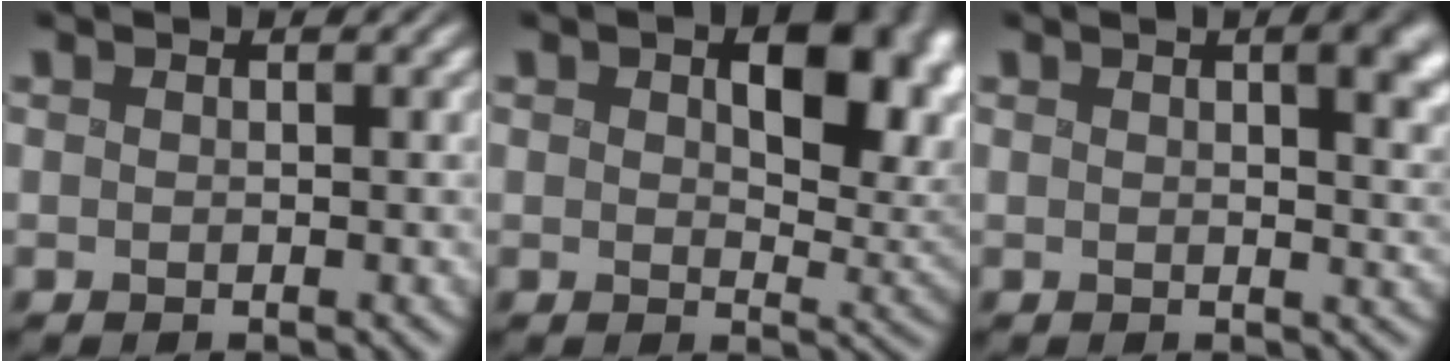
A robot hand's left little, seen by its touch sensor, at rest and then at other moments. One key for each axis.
{"total": 9.8, "fx": 2.8, "fy": 6.0, "fz": 7.3, "tx": -0.105, "ty": -0.016, "tz": 0.056}
{"total": 5.3, "fx": 2.1, "fy": 2.6, "fz": 4.1, "tx": -0.056, "ty": -0.005, "tz": 0.042}